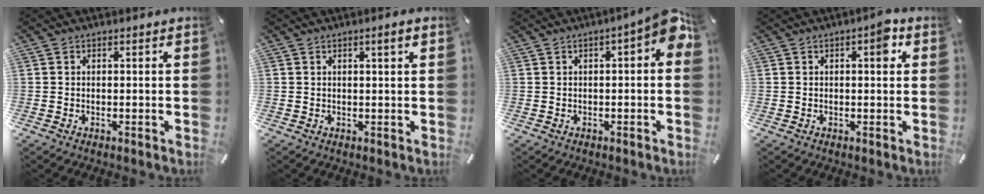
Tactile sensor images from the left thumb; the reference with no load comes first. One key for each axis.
{"total": 2.1, "fx": 0.9, "fy": 0.2, "fz": 1.9, "tx": -0.038, "ty": 0.002, "tz": 0.014}
{"total": 5.6, "fx": 1.0, "fy": 1.8, "fz": 5.3, "tx": -0.073, "ty": -0.012, "tz": 0.014}
{"total": 4.3, "fx": 1.2, "fy": 1.7, "fz": 3.7, "tx": -0.031, "ty": -0.008, "tz": 0.007}